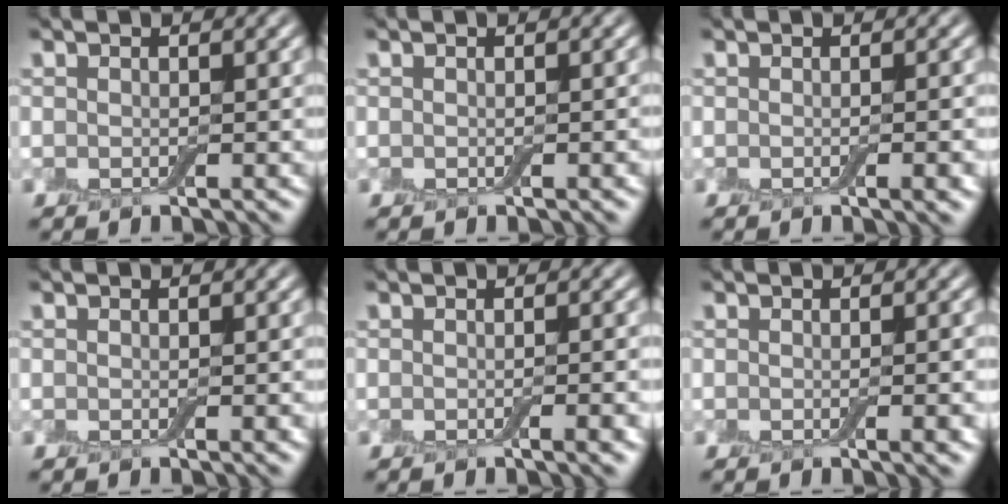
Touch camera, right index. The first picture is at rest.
{"total": 0.7, "force": [-0.2, 0.1, 0.7], "torque": [-0.007, 0.001, -0.001]}
{"total": 1.9, "force": [-0.4, 0.5, 1.8], "torque": [-0.017, 0.000, -0.005]}
{"total": 0.7, "force": [-0.1, 0.1, 0.7], "torque": [-0.008, -0.001, -0.001]}
{"total": 2.3, "force": [-0.5, 0.6, 2.2], "torque": [-0.020, 0.001, -0.007]}
{"total": 2.3, "force": [-0.3, 0.6, 2.2], "torque": [-0.020, 0.000, -0.003]}